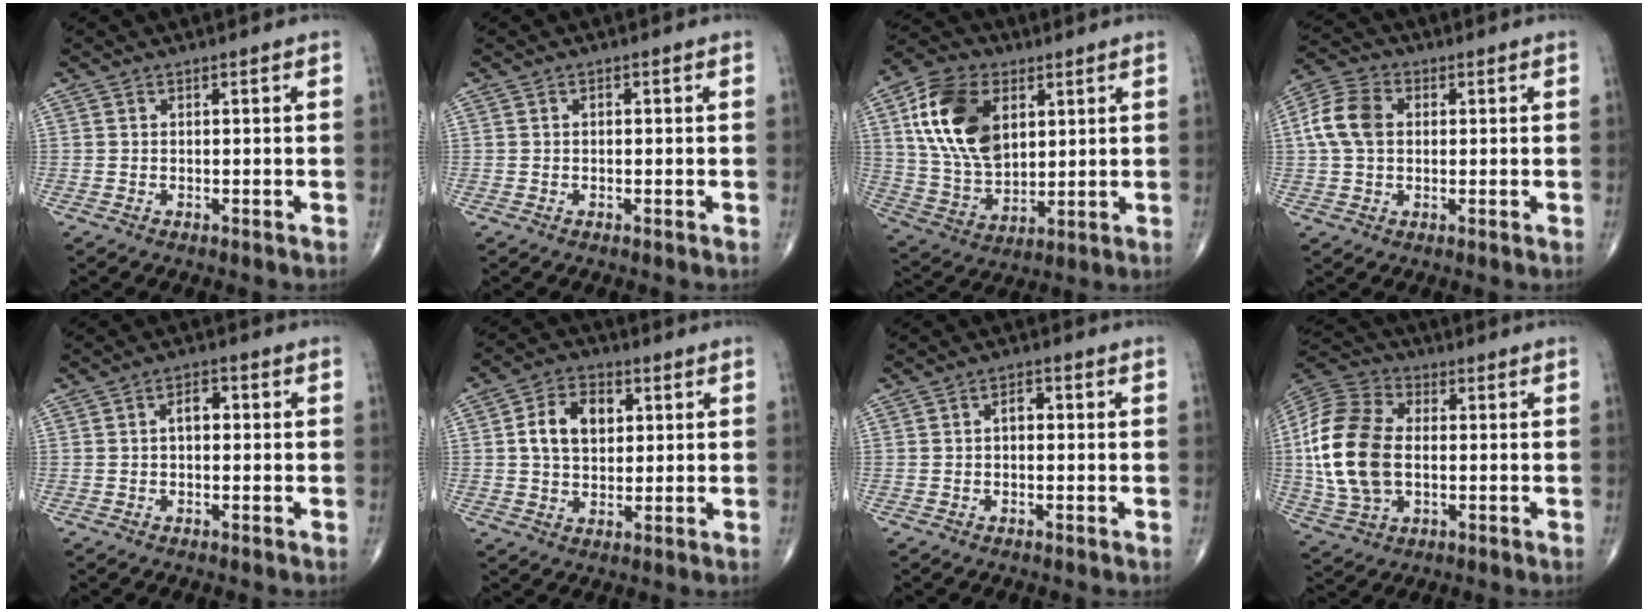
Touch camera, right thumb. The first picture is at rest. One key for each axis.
{"total": 0.5, "fx": 0.0, "fy": 0.3, "fz": 0.5, "tx": -0.005, "ty": 0.000, "tz": -0.001}
{"total": 17.3, "fx": 5.4, "fy": 11.0, "fz": 12.2, "tx": -0.212, "ty": -0.013, "tz": 0.106}
{"total": 8.3, "fx": 1.0, "fy": 6.0, "fz": 5.7, "tx": -0.118, "ty": 0.019, "tz": 0.013}
{"total": 3.4, "fx": 0.2, "fy": 2.0, "fz": 2.8, "tx": -0.034, "ty": 0.011, "tz": -0.003}
{"total": 9.3, "fx": 1.9, "fy": 6.4, "fz": 6.5, "tx": -0.095, "ty": 0.005, "tz": 0.031}
{"total": 2.6, "fx": 0.1, "fy": 1.6, "fz": 2.1, "tx": -0.022, "ty": 0.011, "tz": -0.005}
{"total": 18.3, "fx": -0.4, "fy": 11.6, "fz": 14.1, "tx": -0.296, "ty": 0.012, "tz": -0.006}